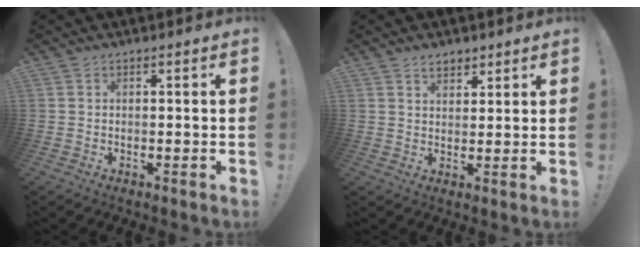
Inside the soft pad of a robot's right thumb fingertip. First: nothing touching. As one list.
[{"total": 3.8, "force": [2.9, 2.1, 1.2], "torque": [-0.018, -0.012, 0.053]}]